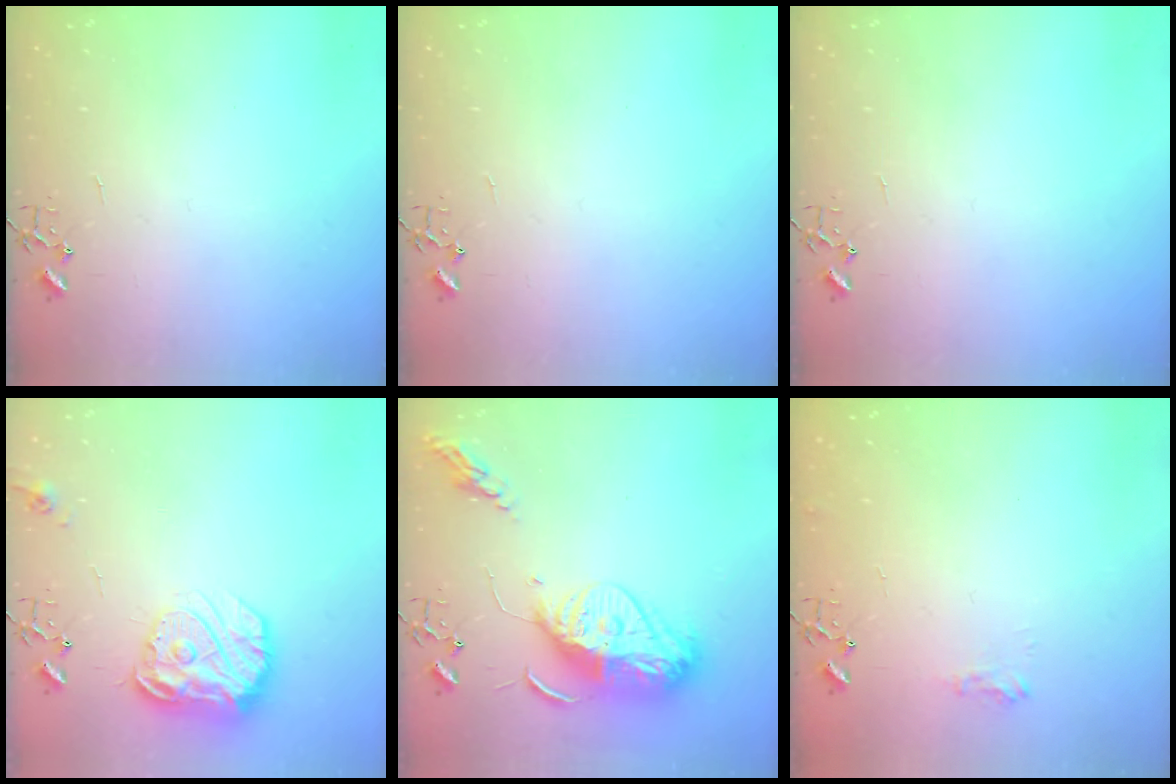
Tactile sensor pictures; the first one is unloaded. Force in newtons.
{"total": 0.0}
{"total": 0.0}
{"total": 15.5, "press": 15.4, "slide": 1.2}
{"total": 17.4, "press": 17.3, "slide": 1.9}
{"total": 6.3, "press": 6.2, "slide": 0.9}